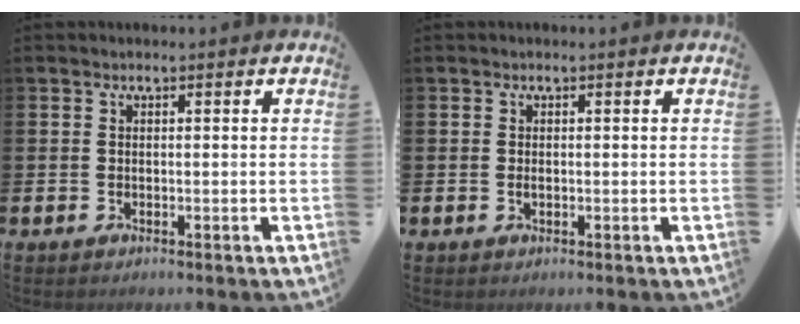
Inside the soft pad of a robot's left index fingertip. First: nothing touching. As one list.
[{"total": 0.5, "force": [0.0, 0.3, 0.5], "torque": [-0.015, 0.002, 0.000]}]